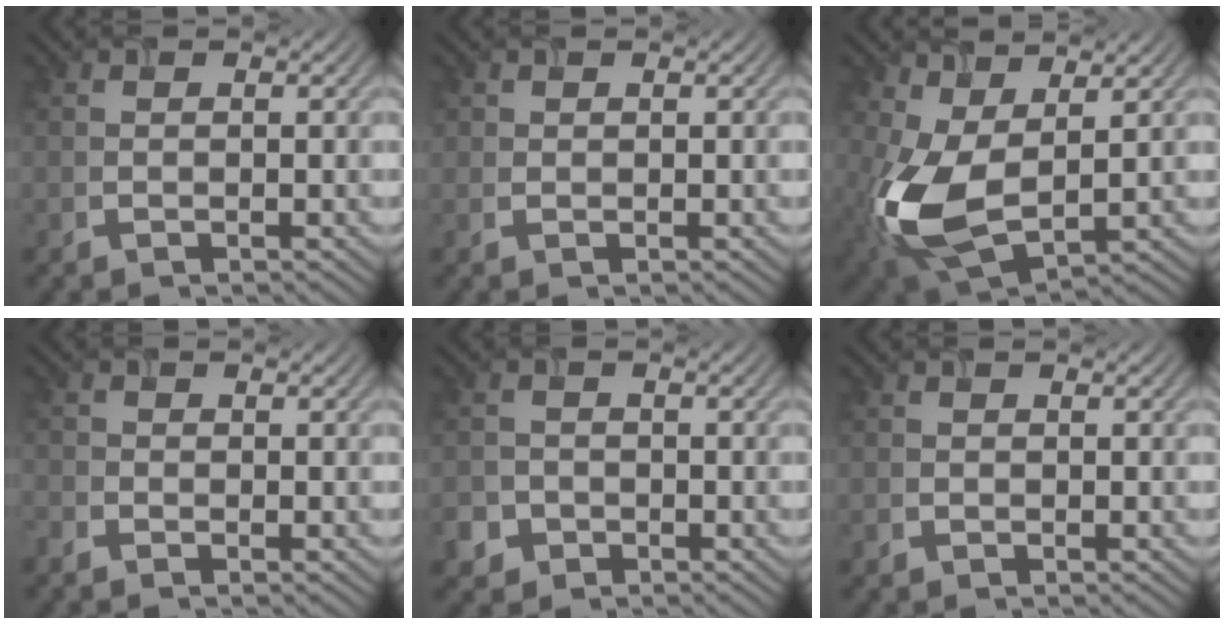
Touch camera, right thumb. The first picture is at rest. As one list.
[{"total": 0.6, "force": [0.3, 0.5, 0.0], "torque": [0.001, -0.002, 0.007]}, {"total": 10.0, "force": [0.7, 5.8, 8.1], "torque": [-0.209, -0.011, 0.013]}, {"total": 1.7, "force": [-1.4, 0.8, 0.4], "torque": [-0.010, -0.005, -0.037]}, {"total": 3.0, "force": [-1.9, 2.3, 0.6], "torque": [-0.018, -0.005, -0.037]}, {"total": 0.7, "force": [-0.6, 0.3, 0.0], "torque": [0.000, -0.003, -0.010]}]